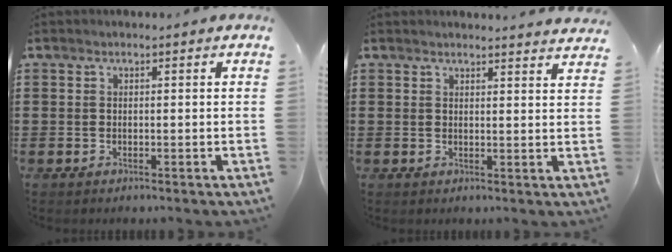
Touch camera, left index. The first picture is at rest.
{"total": 2.2, "force": [2.2, -0.1, 0.1], "torque": [0.001, -0.009, 0.041]}